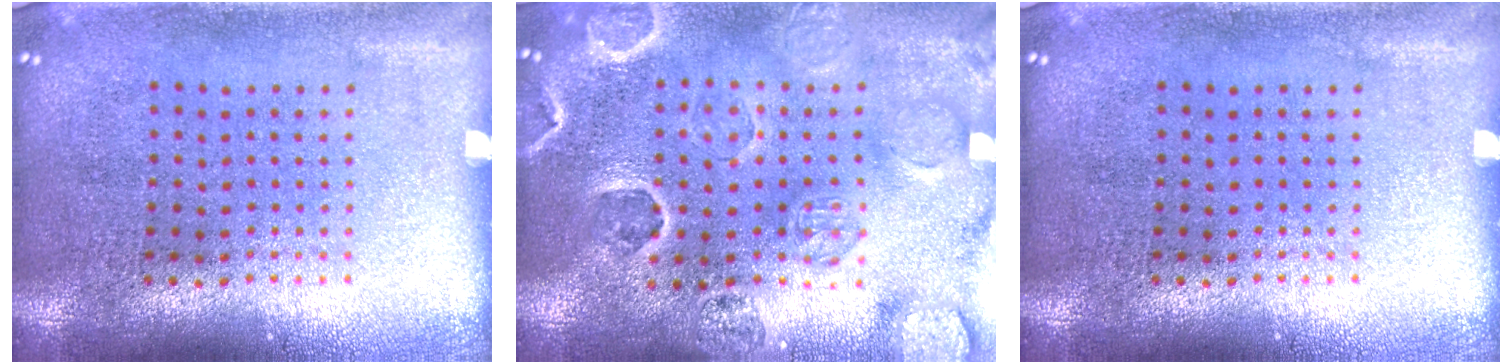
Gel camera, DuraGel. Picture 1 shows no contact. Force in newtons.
{"total": 2.8, "press": 2.7, "slide": 0.5}
{"total": 0.0}